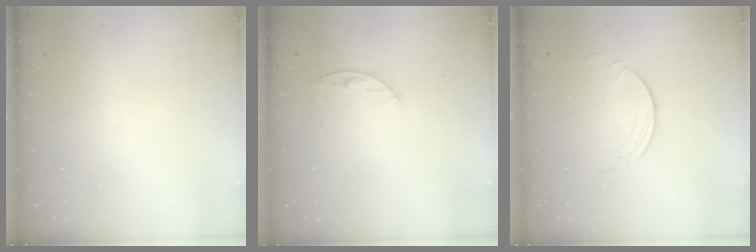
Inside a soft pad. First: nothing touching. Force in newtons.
{"total": 5.1, "press": 5.1, "slide": 0.5}
{"total": 3.9, "press": 3.8, "slide": 0.5}